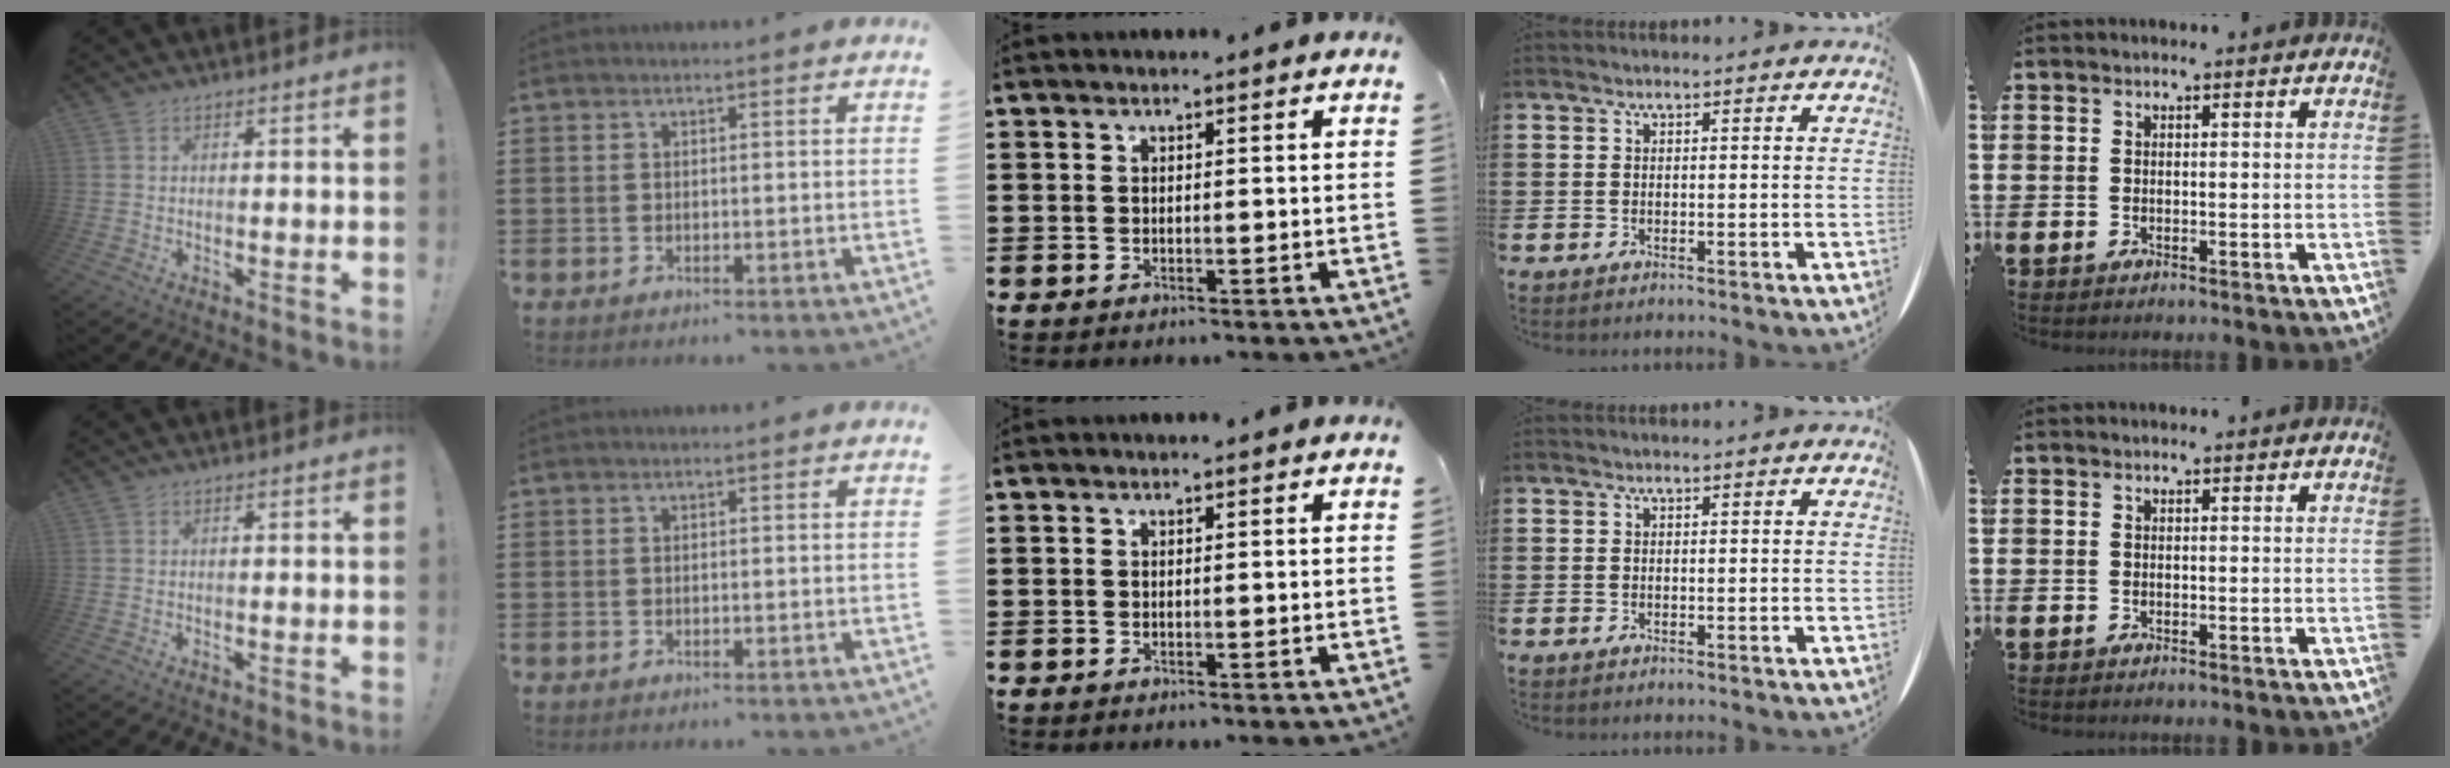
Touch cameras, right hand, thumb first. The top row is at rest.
{}